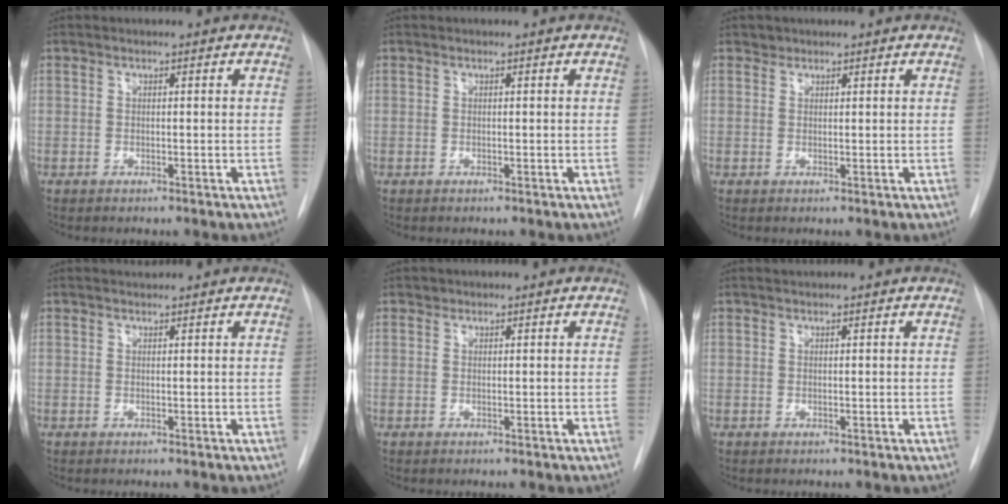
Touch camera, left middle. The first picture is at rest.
{"total": 0.0}
{"total": 0.9, "force": [0.7, 0.5, -0.1], "torque": [0.005, 0.003, 0.009]}
{"total": 0.9, "force": [0.9, 0.2, 0.0], "torque": [-0.010, 0.007, 0.017]}
{"total": 0.6, "force": [0.4, 0.3, -0.1], "torque": [0.002, 0.002, 0.006]}
{"total": 0.5, "force": [0.5, 0.0, 0.1], "torque": [-0.007, 0.008, 0.012]}